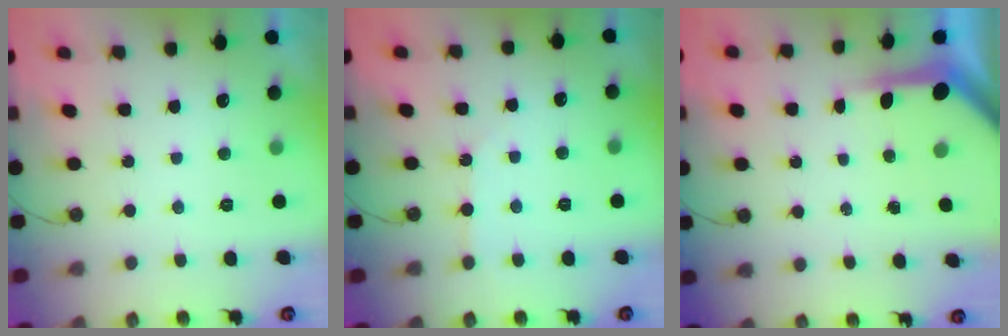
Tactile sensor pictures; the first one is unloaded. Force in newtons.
{"total": 3.2, "press": 3.2, "slide": 0.5}
{"total": 6.2, "press": 6.2, "slide": 0.4}